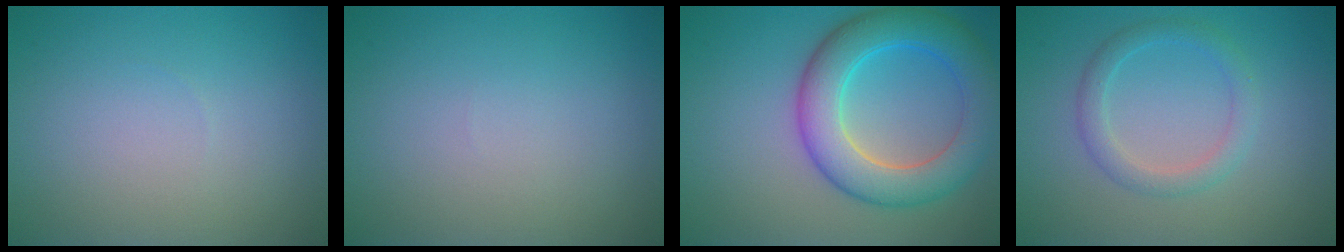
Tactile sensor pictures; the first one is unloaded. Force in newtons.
{"total": 0.0}
{"total": 7.4, "press": 7.4, "slide": 0.3}
{"total": 2.4, "press": 2.3, "slide": 0.1}